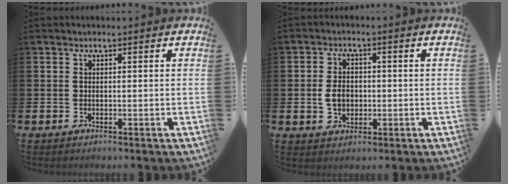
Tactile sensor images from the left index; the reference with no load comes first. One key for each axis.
{"total": 4.0, "fx": -0.3, "fy": 2.9, "fz": 2.7, "tx": -0.037, "ty": 0.005, "tz": -0.012}